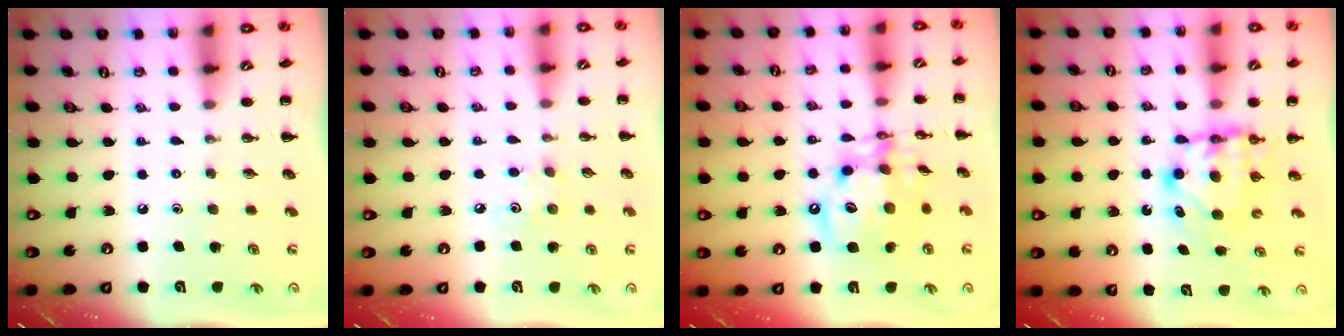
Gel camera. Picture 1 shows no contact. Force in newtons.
{"total": 4.1, "press": 4.0, "slide": 1.0}
{"total": 13.5, "press": 13.4, "slide": 2.0}
{"total": 6.0, "press": 6.0, "slide": 0.5}